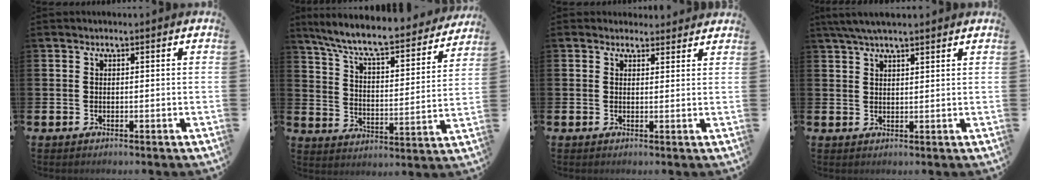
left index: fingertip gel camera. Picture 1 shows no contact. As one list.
[{"total": 8.9, "force": [8.0, 1.3, 3.6], "torque": [-0.099, -0.058, 0.133]}, {"total": 2.2, "force": [2.0, 0.8, -0.1], "torque": [0.009, -0.006, 0.036]}, {"total": 4.4, "force": [3.8, 0.8, 2.1], "torque": [-0.047, -0.005, 0.070]}]